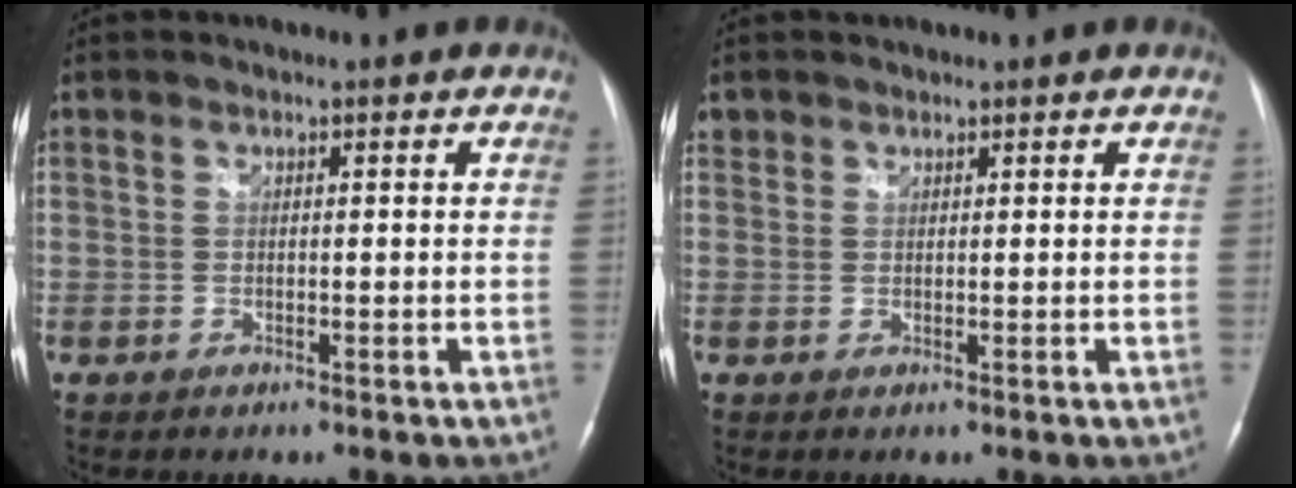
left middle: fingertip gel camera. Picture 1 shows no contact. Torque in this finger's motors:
{"motor_torque": [0.20, -0.14, -0.02, 0.01]}